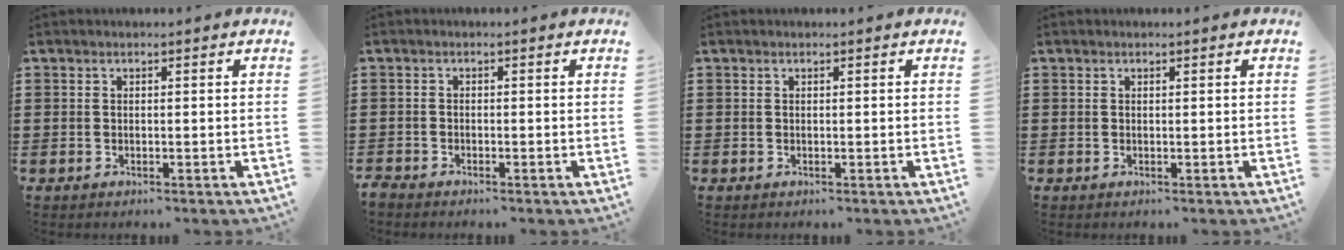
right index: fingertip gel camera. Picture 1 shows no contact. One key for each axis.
{"total": 1.0, "fx": -1.0, "fy": 0.2, "fz": 0.0, "tx": -0.004, "ty": -0.002, "tz": -0.021}
{"total": 0.0}
{"total": 0.0}